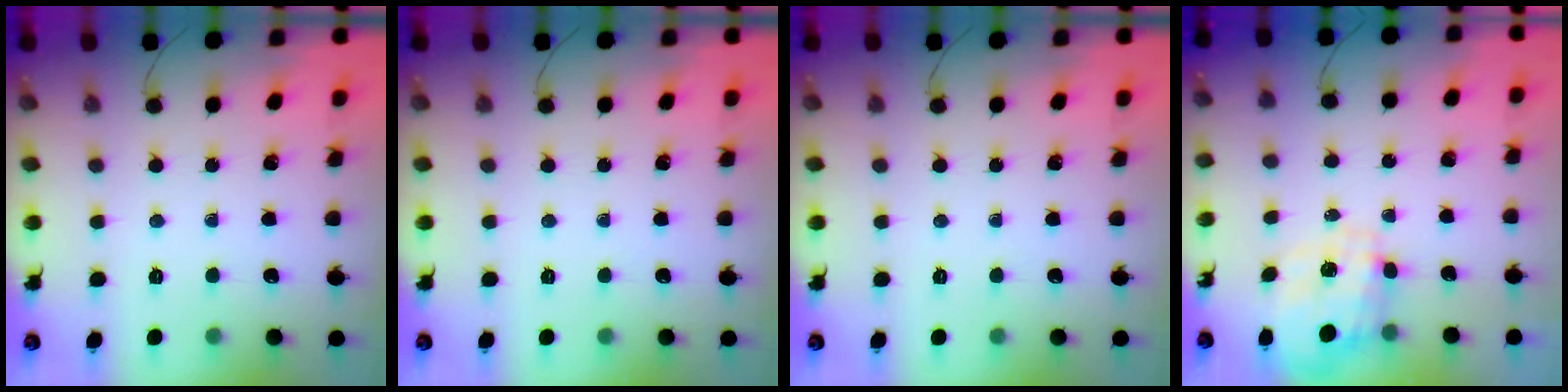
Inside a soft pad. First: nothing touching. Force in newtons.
{"total": 0.0}
{"total": 0.0}
{"total": 3.6, "press": 3.4, "slide": 1.1}